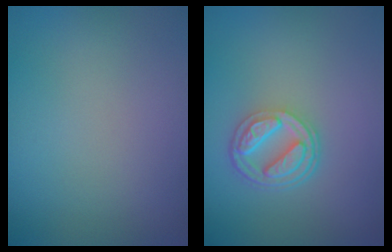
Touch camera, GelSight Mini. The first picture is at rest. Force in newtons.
{"total": 4.2, "press": 3.1, "slide": 2.8}